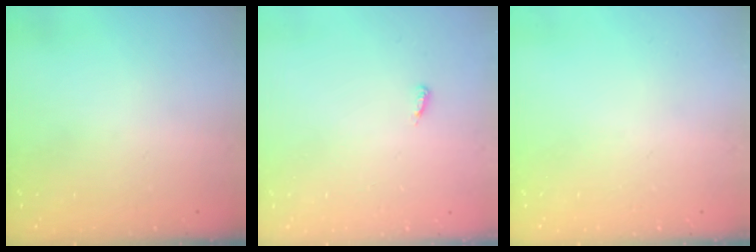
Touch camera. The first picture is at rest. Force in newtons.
{"total": 3.7, "press": 3.7, "slide": 0.2}
{"total": 0.0}